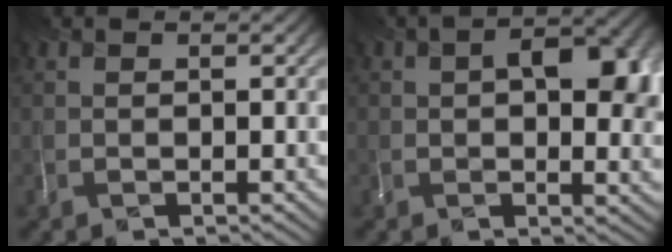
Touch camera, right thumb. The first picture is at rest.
{"total": 8.1, "force": [1.3, 4.5, 6.6], "torque": [-0.077, -0.004, 0.021]}